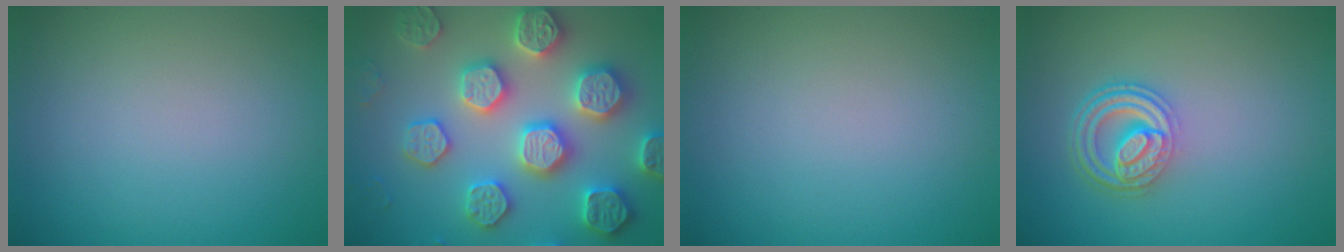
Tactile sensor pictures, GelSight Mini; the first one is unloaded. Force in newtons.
{"total": 7.9, "press": 7.7, "slide": 1.7}
{"total": 0.0}
{"total": 4.6, "press": 3.4, "slide": 3.0}